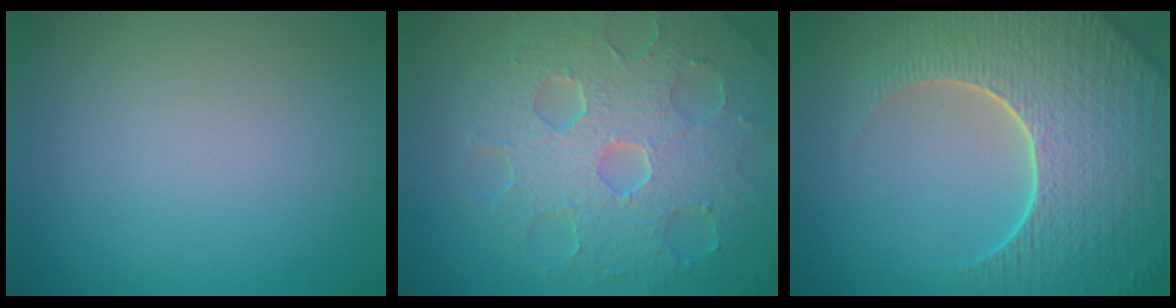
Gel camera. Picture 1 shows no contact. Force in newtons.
{"total": 8.7, "press": 6.0, "slide": 6.2}
{"total": 9.2, "press": 6.6, "slide": 6.4}